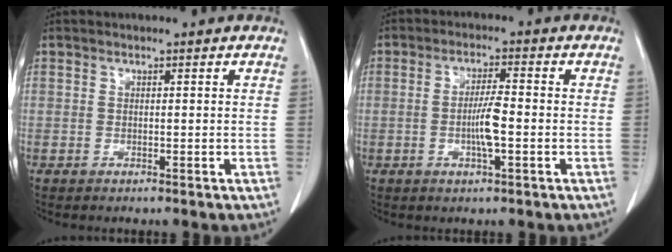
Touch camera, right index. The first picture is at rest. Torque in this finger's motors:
{"motor_torque": [0.20, 0.10, 0.11, 0.04]}